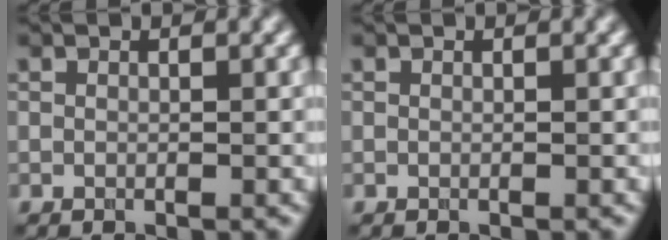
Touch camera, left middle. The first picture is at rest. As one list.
[{"total": 0.0}]